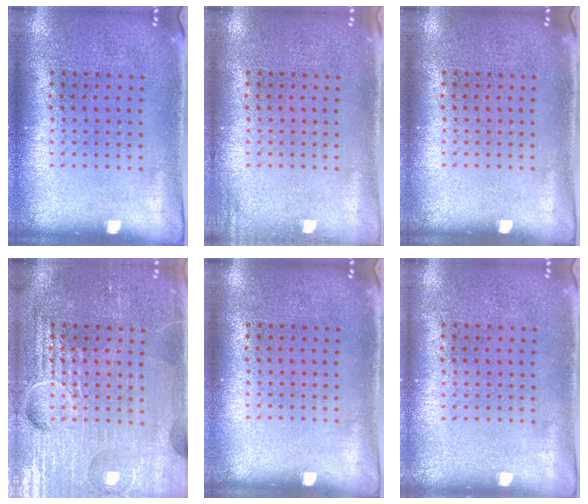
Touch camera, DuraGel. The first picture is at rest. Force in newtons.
{"total": 0.9, "press": 0.9, "slide": 0.1}
{"total": 0.0}
{"total": 7.2, "press": 7.2, "slide": 1.0}
{"total": 0.0}
{"total": 0.0}